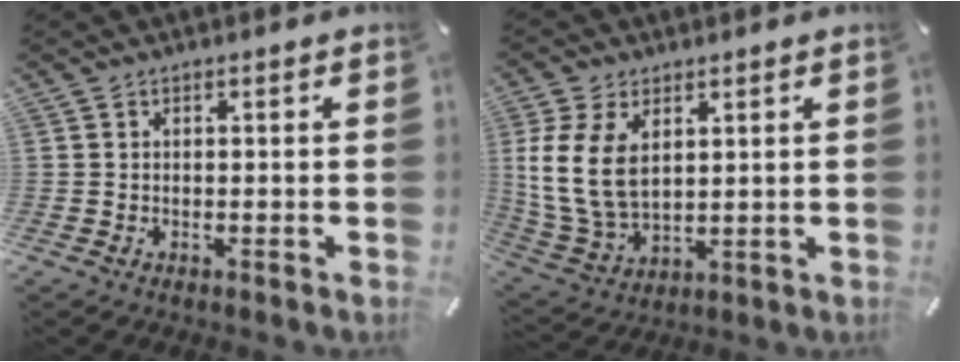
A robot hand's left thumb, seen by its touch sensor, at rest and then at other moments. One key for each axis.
{"total": 12.5, "fx": 3.2, "fy": 8.7, "fz": 8.4, "tx": -0.204, "ty": -0.007, "tz": 0.059}